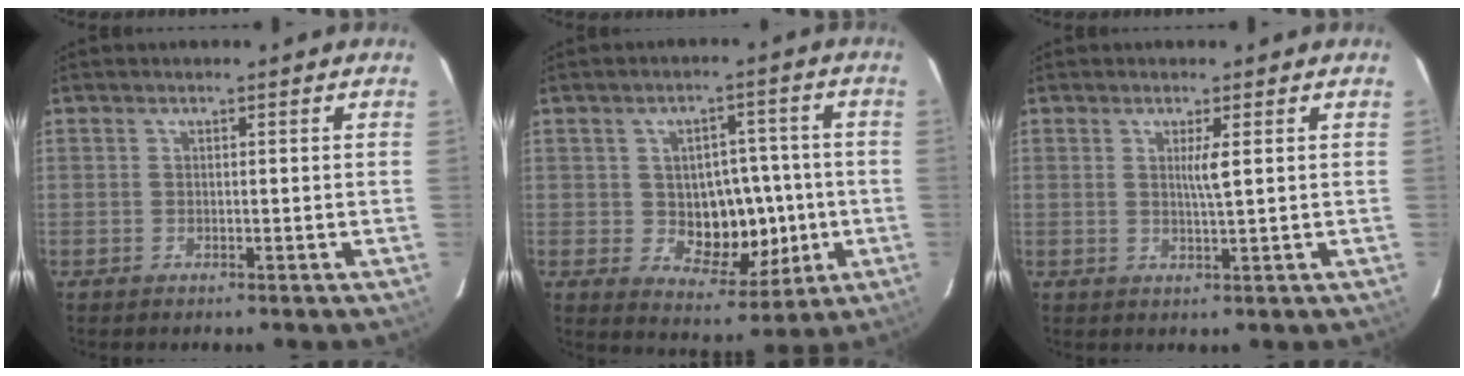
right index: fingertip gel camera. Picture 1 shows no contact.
{"total": 9.7, "force": [-0.8, 6.4, 7.3], "torque": [-0.099, 0.017, 0.004]}
{"total": 2.3, "force": [0.6, -0.4, 2.1], "torque": [-0.042, -0.004, 0.011]}